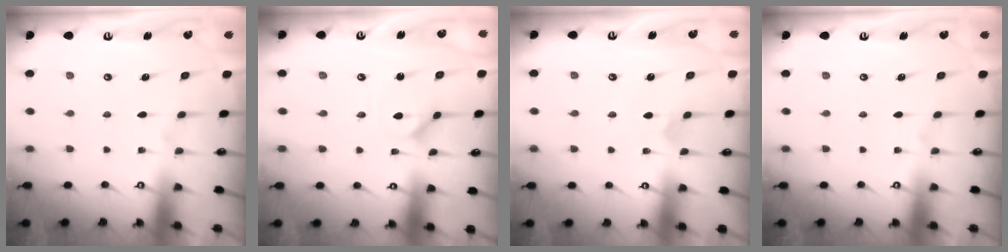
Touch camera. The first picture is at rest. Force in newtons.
{"total": 1.5, "press": 1.4, "slide": 0.3}
{"total": 1.9, "press": 1.9, "slide": 0.1}
{"total": 0.0}